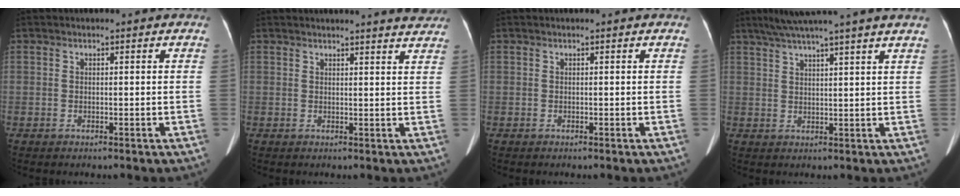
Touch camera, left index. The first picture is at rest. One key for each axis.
{"total": 6.8, "fx": 6.6, "fy": -0.1, "fz": 1.7, "tx": -0.020, "ty": -0.007, "tz": 0.057}
{"total": 0.0}
{"total": 11.8, "fx": 9.6, "fy": -1.5, "fz": 6.7, "tx": -0.109, "ty": 0.027, "tz": 0.126}